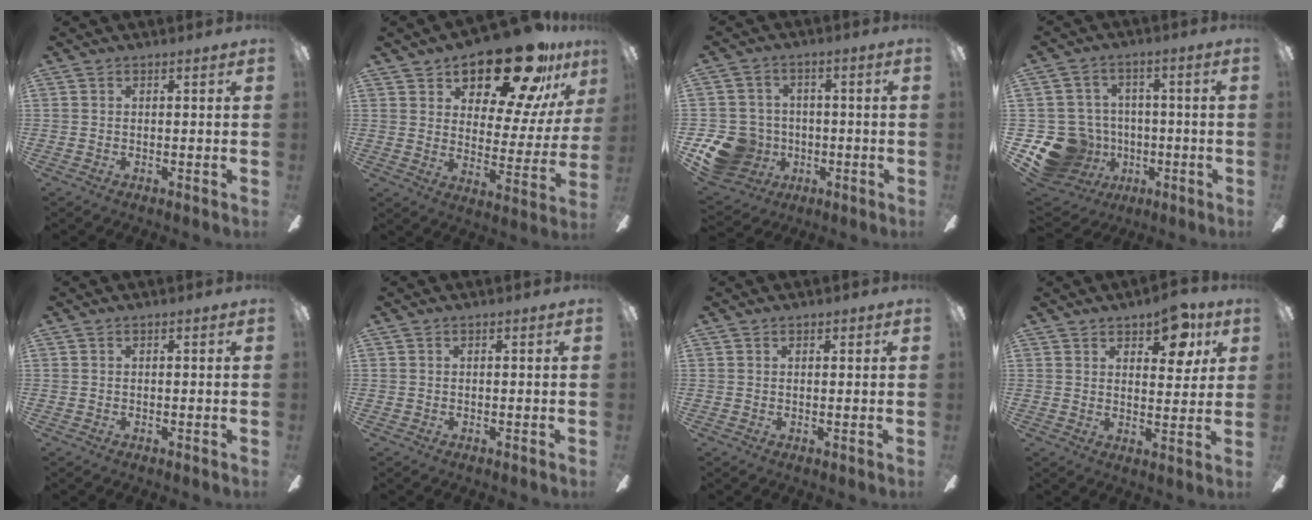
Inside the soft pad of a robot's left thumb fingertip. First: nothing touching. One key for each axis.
{"total": 20.5, "fx": 15.8, "fy": 7.6, "fz": 10.7, "tx": -0.172, "ty": -0.109, "tz": 0.266}
{"total": 12.3, "fx": -4.5, "fy": 10.5, "fz": 4.5, "tx": -0.117, "ty": 0.032, "tz": -0.072}
{"total": 15.5, "fx": -5.1, "fy": 13.4, "fz": 5.8, "tx": -0.151, "ty": 0.032, "tz": -0.070}
{"total": 0.0}
{"total": 0.0}
{"total": 0.7, "fx": 0.5, "fy": 0.4, "fz": 0.3, "tx": 0.002, "ty": -0.002, "tz": 0.008}
{"total": 9.1, "fx": 5.5, "fy": 4.4, "fz": 5.8, "tx": -0.052, "ty": -0.024, "tz": 0.087}